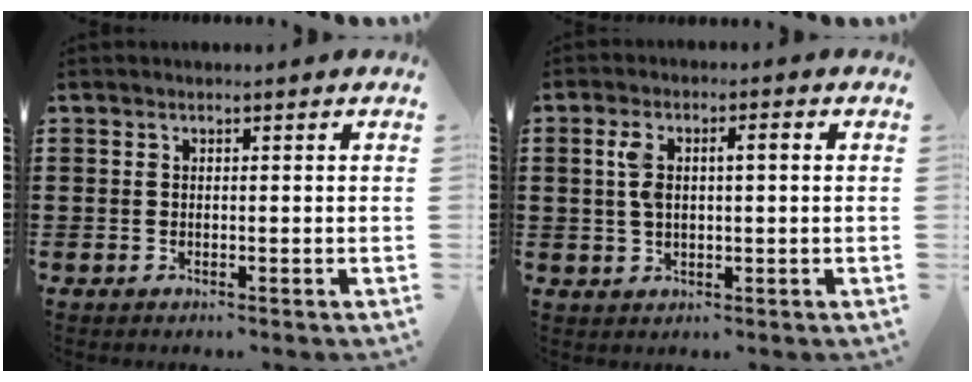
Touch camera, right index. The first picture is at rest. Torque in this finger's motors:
{"motor_torque": [0.16, -0.11, 0.13, 0.06]}